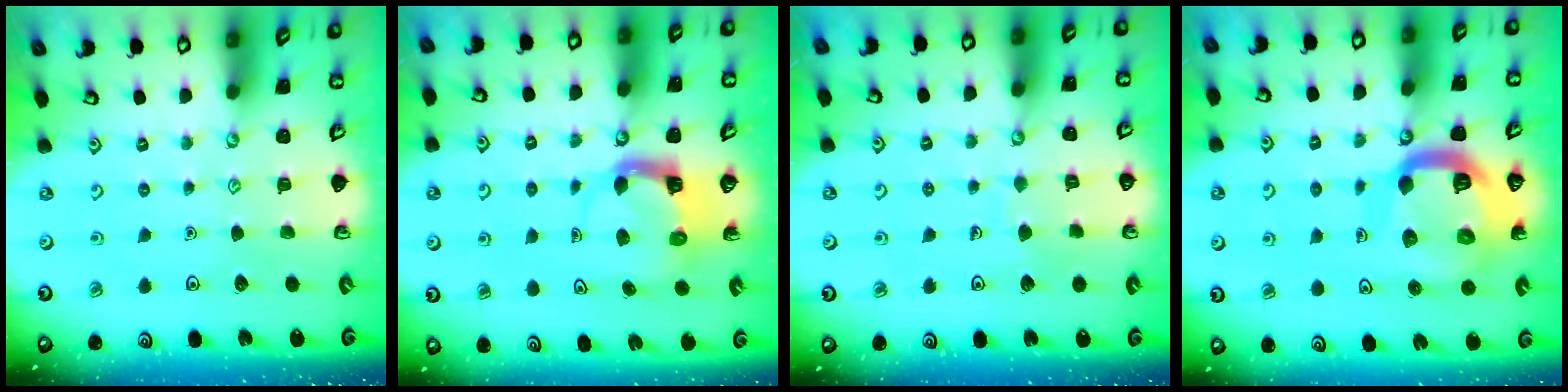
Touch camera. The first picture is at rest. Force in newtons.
{"total": 4.4, "press": 4.4, "slide": 0.3}
{"total": 4.6, "press": 4.6, "slide": 0.4}
{"total": 16.5, "press": 16.3, "slide": 2.1}